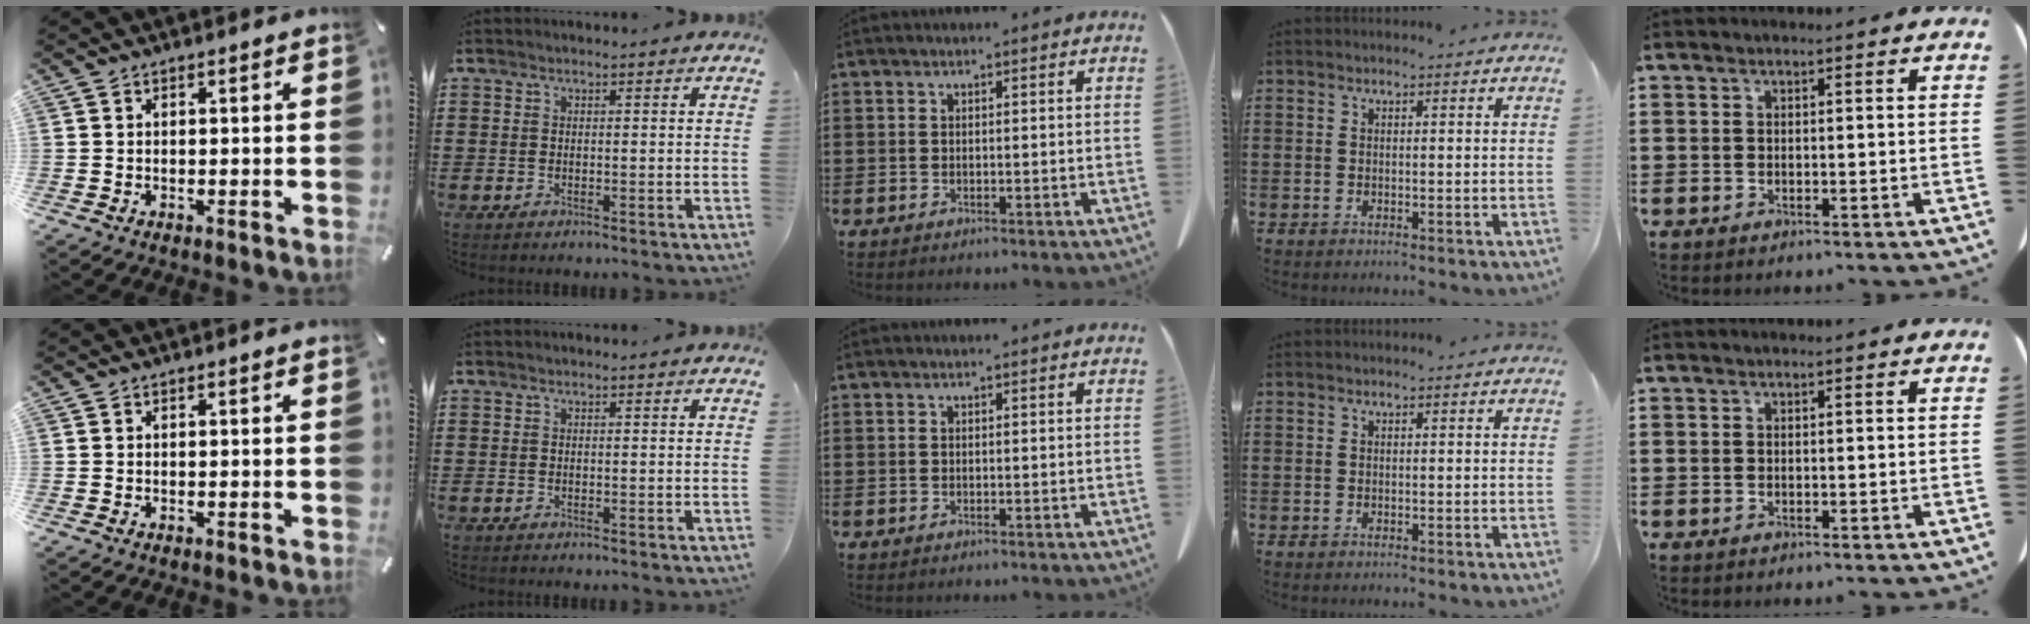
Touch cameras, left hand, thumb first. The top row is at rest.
{}